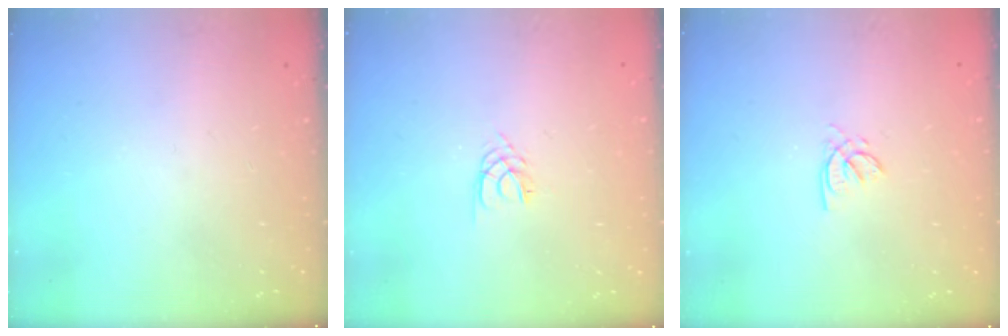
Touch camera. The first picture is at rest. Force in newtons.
{"total": 2.4, "press": 2.4, "slide": 0.3}
{"total": 1.4, "press": 1.4, "slide": 0.2}